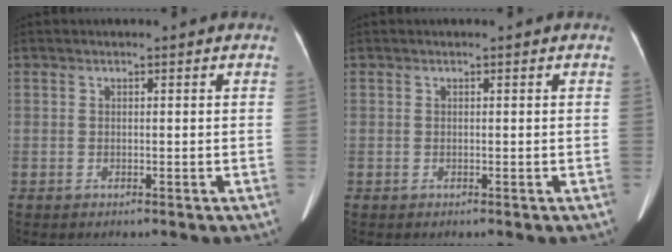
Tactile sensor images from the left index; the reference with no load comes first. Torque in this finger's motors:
{"motor_torque": [-0.06, -0.04, 0.00, 0.00]}